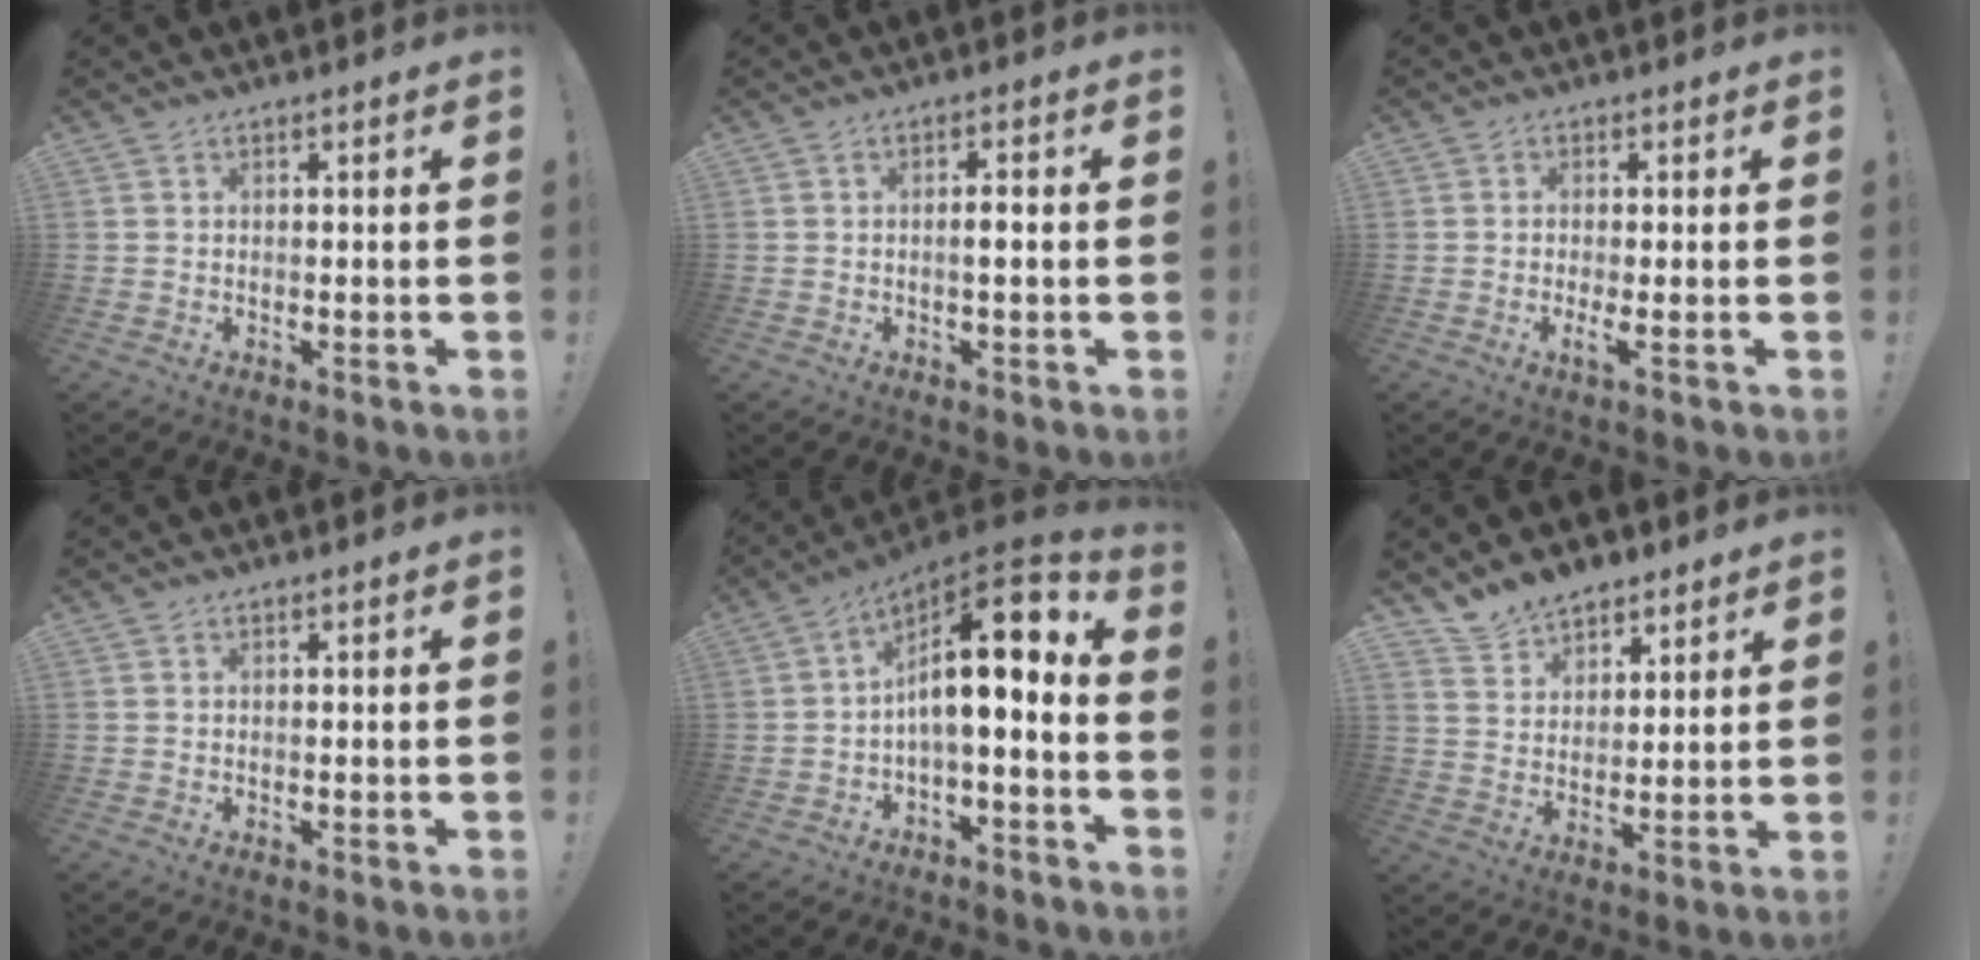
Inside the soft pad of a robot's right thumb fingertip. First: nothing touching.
{"total": 2.7, "force": [-0.4, 0.4, 2.6], "torque": [-0.046, 0.004, -0.011]}
{"total": 3.0, "force": [-0.6, -0.3, 2.9], "torque": [-0.049, -0.012, -0.009]}
{"total": 0.0}
{"total": 13.5, "force": [2.4, 3.5, 12.8], "torque": [-0.206, -0.021, 0.038]}
{"total": 8.7, "force": [7.4, 4.6, 0.9], "torque": [-0.025, -0.054, 0.144]}